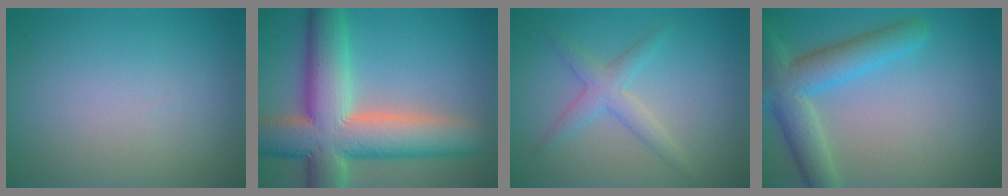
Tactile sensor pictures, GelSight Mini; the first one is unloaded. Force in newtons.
{"total": 12.0, "press": 12.0, "slide": 1.0}
{"total": 2.5, "press": 2.5, "slide": 0.1}
{"total": 5.9, "press": 5.9, "slide": 0.3}